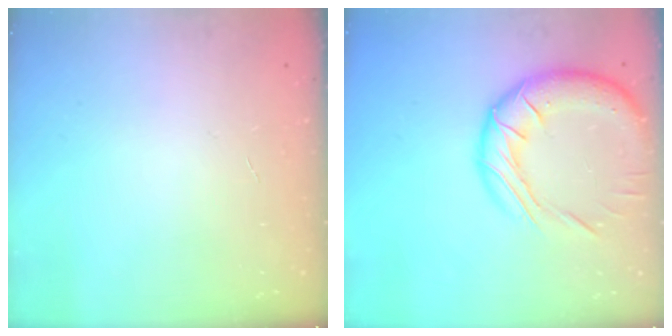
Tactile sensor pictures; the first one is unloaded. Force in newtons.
{"total": 20.6, "press": 20.4, "slide": 2.8}